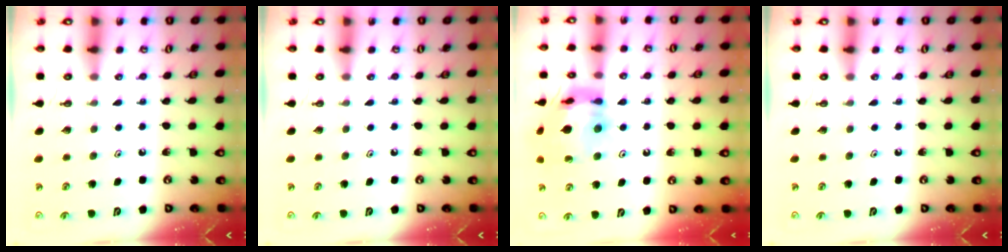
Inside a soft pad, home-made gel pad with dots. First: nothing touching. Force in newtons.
{"total": 0.0}
{"total": 15.1, "press": 15.0, "slide": 1.6}
{"total": 0.0}